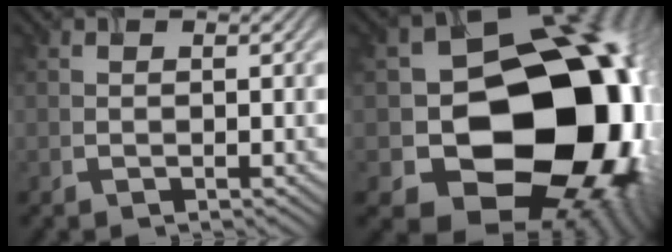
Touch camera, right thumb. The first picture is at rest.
{"total": 22.5, "force": [-2.5, 17.6, 13.8], "torque": [-0.205, -0.058, -0.033]}